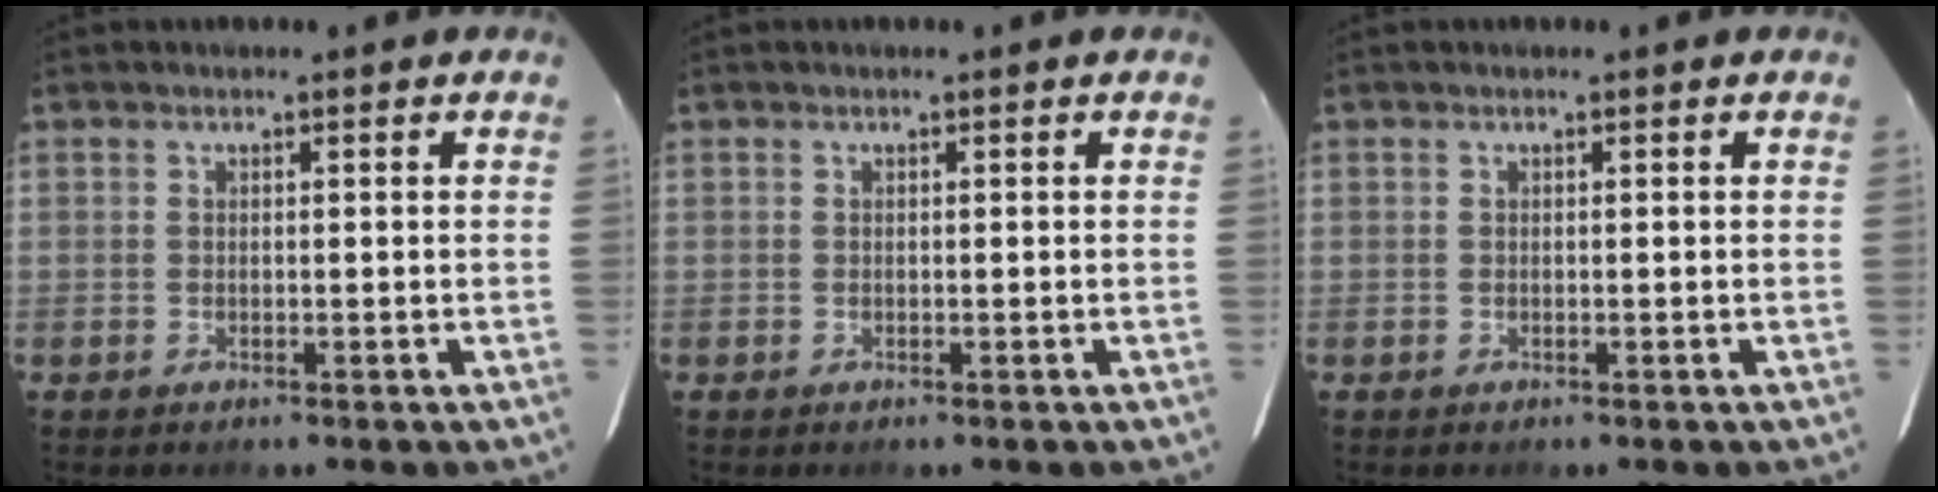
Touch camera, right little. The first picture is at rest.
{"total": 0.0}
{"total": 0.0}